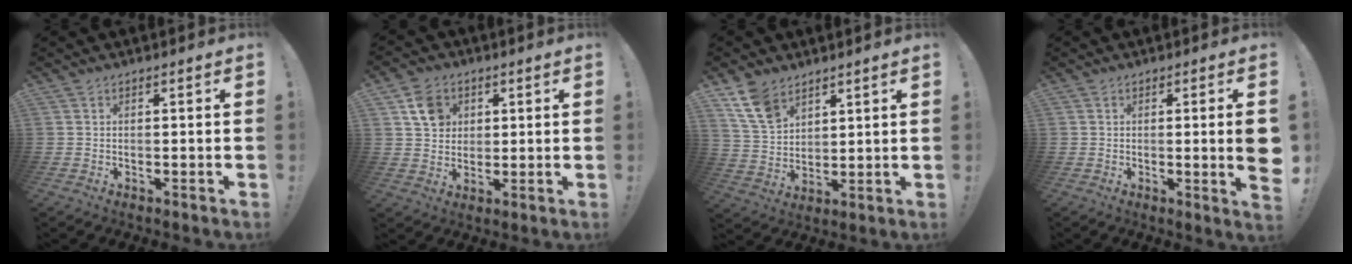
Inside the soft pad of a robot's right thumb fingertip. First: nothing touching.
{"total": 8.4, "force": [3.6, 7.1, 2.8], "torque": [-0.035, -0.011, 0.070]}
{"total": 10.7, "force": [7.2, 6.3, 4.9], "torque": [-0.101, -0.029, 0.144]}
{"total": 6.4, "force": [0.1, -0.2, 6.4], "torque": [-0.095, -0.010, 0.000]}